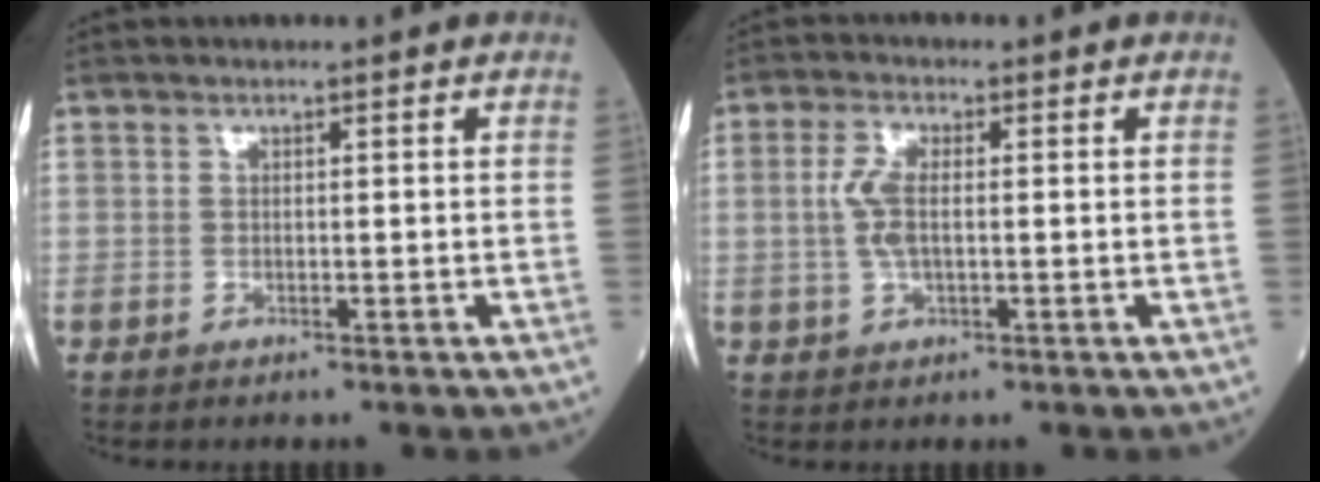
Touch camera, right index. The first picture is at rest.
{"total": 4.3, "force": [0.1, 1.5, 4.0], "torque": [-0.099, 0.004, 0.001]}